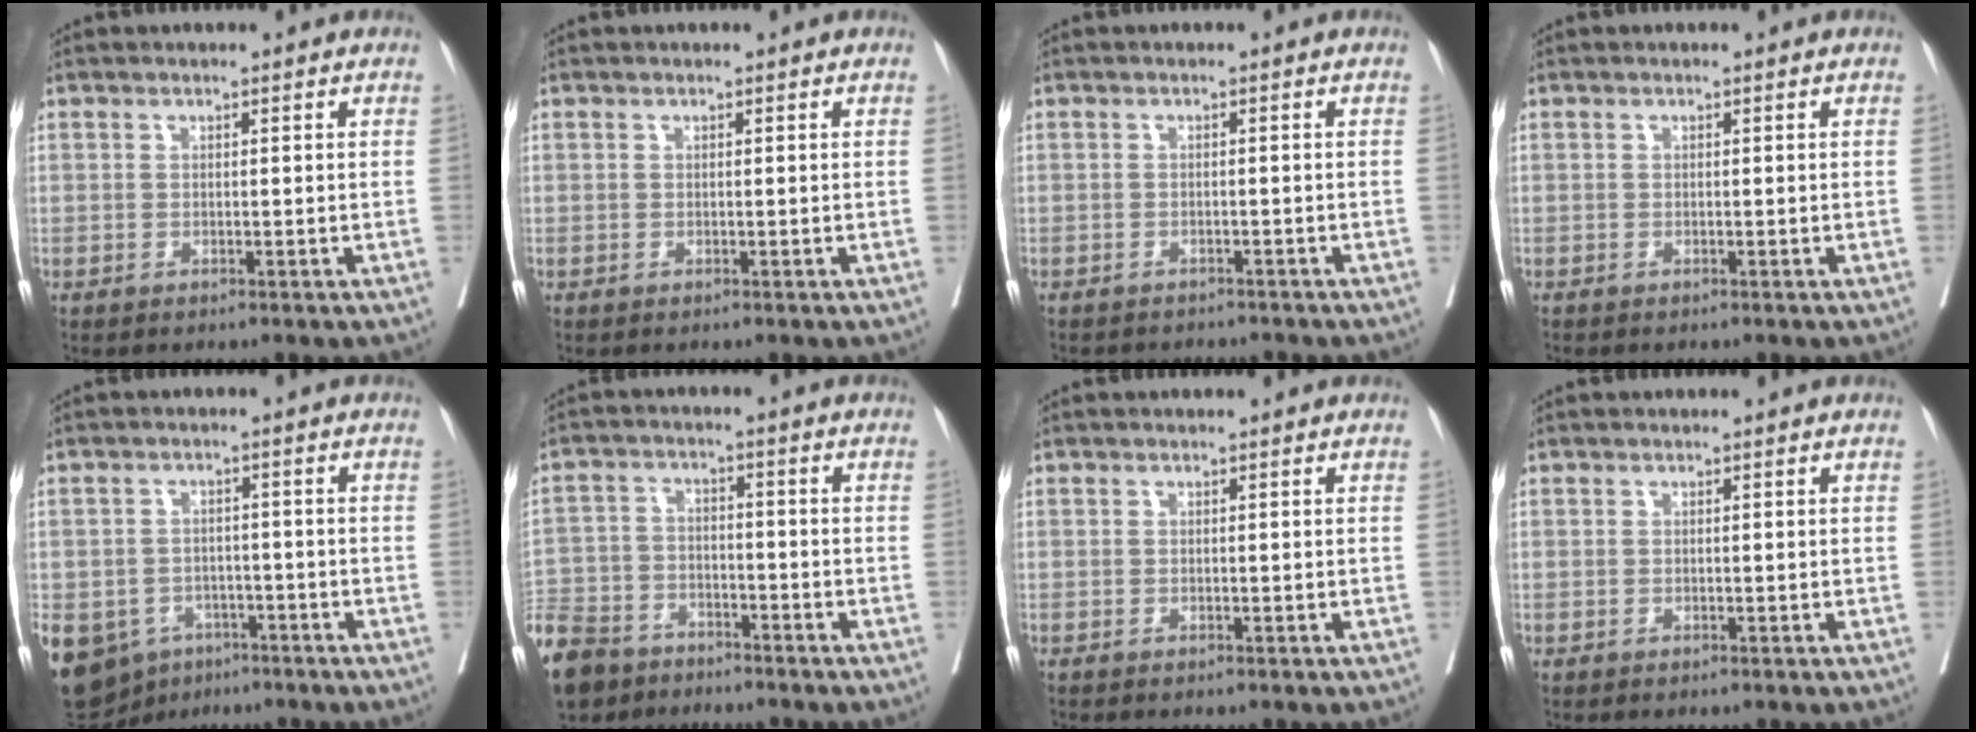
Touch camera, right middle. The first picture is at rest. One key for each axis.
{"total": 0.0}
{"total": 5.8, "fx": -5.5, "fy": 1.6, "fz": 1.1, "tx": -0.014, "ty": -0.005, "tz": -0.068}
{"total": 0.0}
{"total": 16.8, "fx": -8.1, "fy": 13.1, "fz": 6.6, "tx": -0.182, "ty": 0.006, "tz": -0.102}
{"total": 15.1, "fx": -11.1, "fy": 8.5, "fz": 5.6, "tx": -0.163, "ty": -0.007, "tz": -0.195}
{"total": 0.0}
{"total": 0.0}